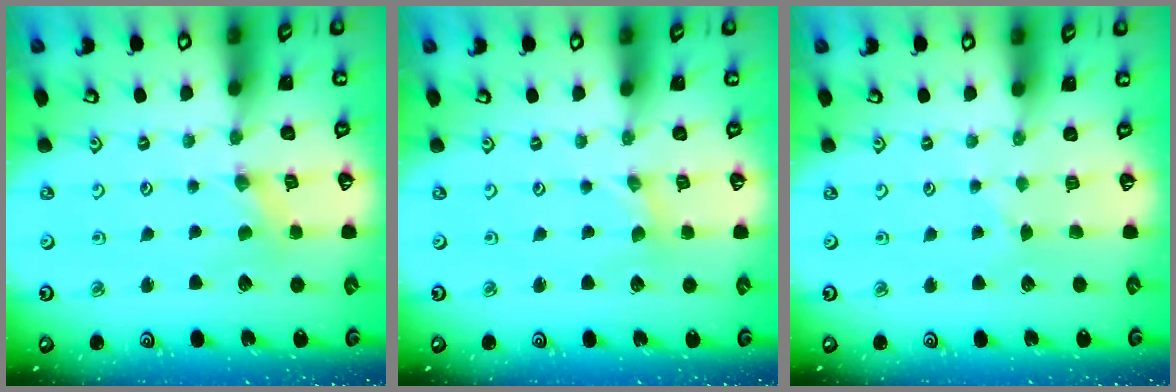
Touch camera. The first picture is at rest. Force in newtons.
{"total": 0.0}
{"total": 2.5, "press": 2.5, "slide": 0.4}